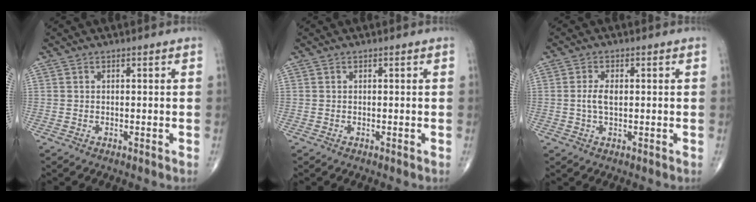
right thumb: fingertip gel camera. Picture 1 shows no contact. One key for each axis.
{"total": 0.0}
{"total": 3.3, "fx": 0.1, "fy": 1.6, "fz": 2.9, "tx": -0.064, "ty": 0.003, "tz": 0.002}